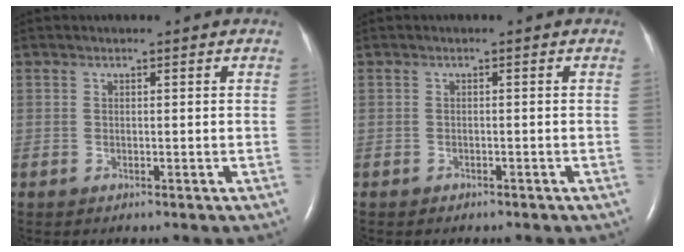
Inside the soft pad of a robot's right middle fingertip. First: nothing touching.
{"total": 0.9, "force": [-0.7, 0.5, 0.3], "torque": [-0.010, 0.001, -0.007]}